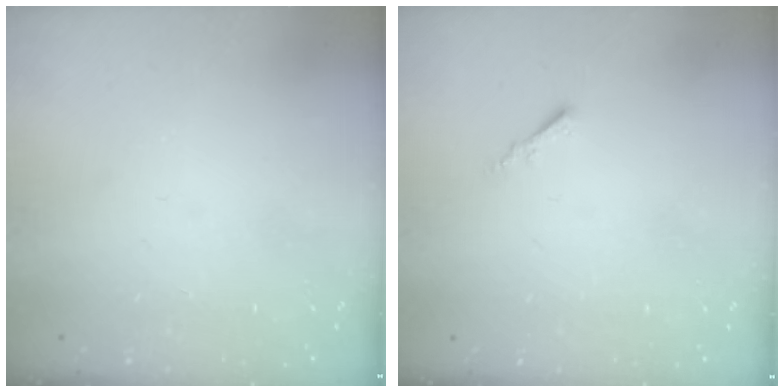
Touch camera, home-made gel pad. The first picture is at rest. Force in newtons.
{"total": 0.0}